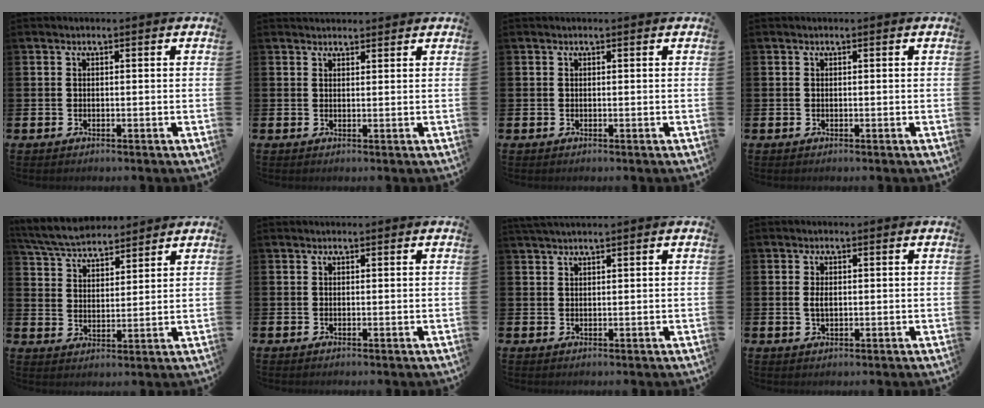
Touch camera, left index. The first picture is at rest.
{"total": 1.7, "force": [1.6, 0.5, 0.0], "torque": [0.008, -0.004, 0.028]}
{"total": 0.0}
{"total": 0.0}
{"total": 5.9, "force": [5.7, 1.1, 0.8], "torque": [-0.041, -0.028, 0.104]}
{"total": 0.0}
{"total": 1.6, "force": [1.5, -0.2, 0.5], "torque": [-0.016, 0.003, 0.029]}
{"total": 1.8, "force": [0.2, 1.0, 1.4], "torque": [-0.019, 0.003, -0.001]}